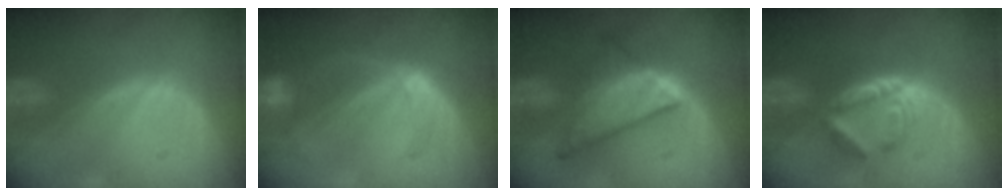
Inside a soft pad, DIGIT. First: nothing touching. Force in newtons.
{"total": 6.1, "press": 5.5, "slide": 2.8}
{"total": 8.8, "press": 8.8, "slide": 0.6}
{"total": 6.0, "press": 5.2, "slide": 3.1}